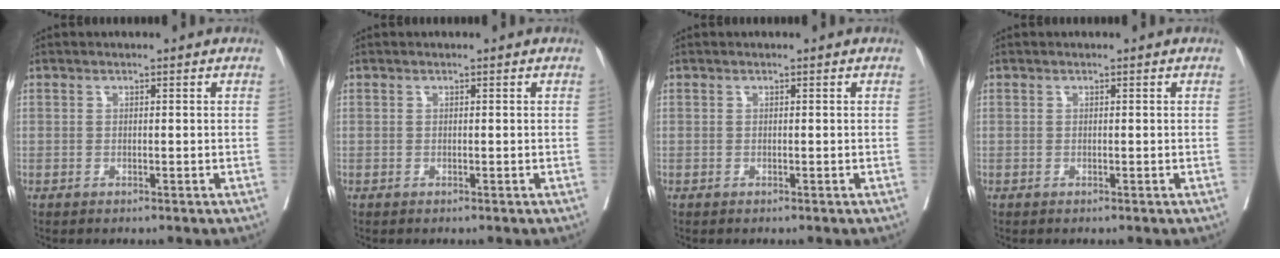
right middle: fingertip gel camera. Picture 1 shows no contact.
{"total": 0.0}
{"total": 0.0}
{"total": 0.0}